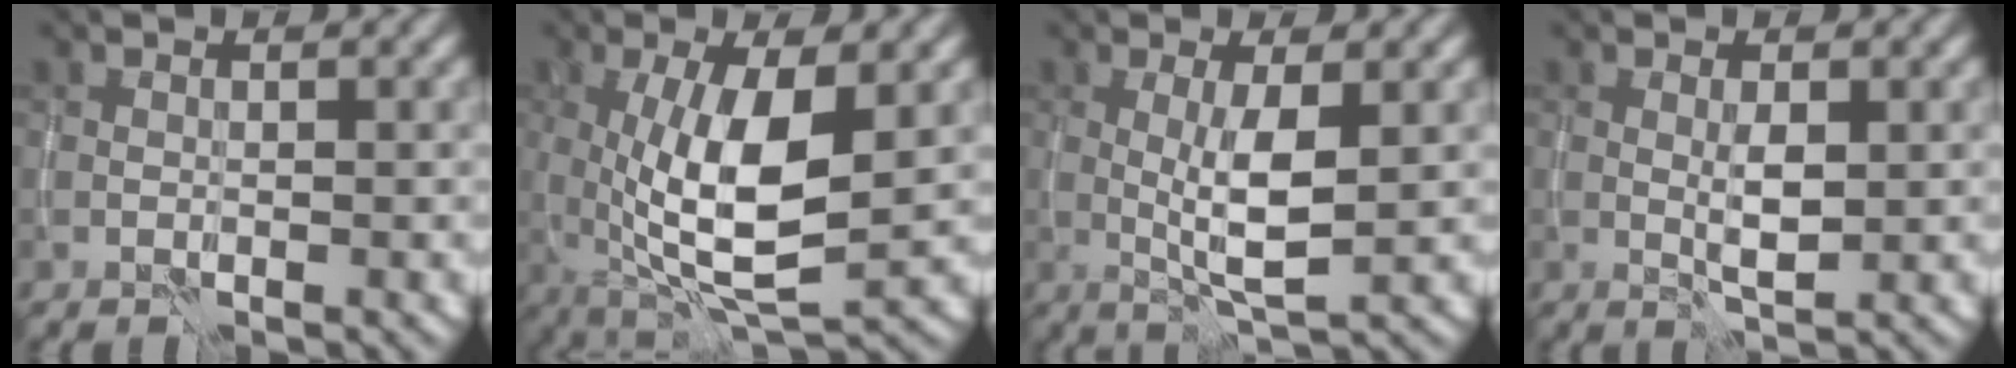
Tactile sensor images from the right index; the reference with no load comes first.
{"total": 8.5, "force": [0.3, 2.8, 8.0], "torque": [-0.150, -0.013, 0.009]}
{"total": 4.2, "force": [0.1, 0.8, 4.1], "torque": [-0.082, -0.003, 0.002]}
{"total": 1.9, "force": [0.2, 0.4, 1.8], "torque": [-0.039, -0.002, 0.004]}